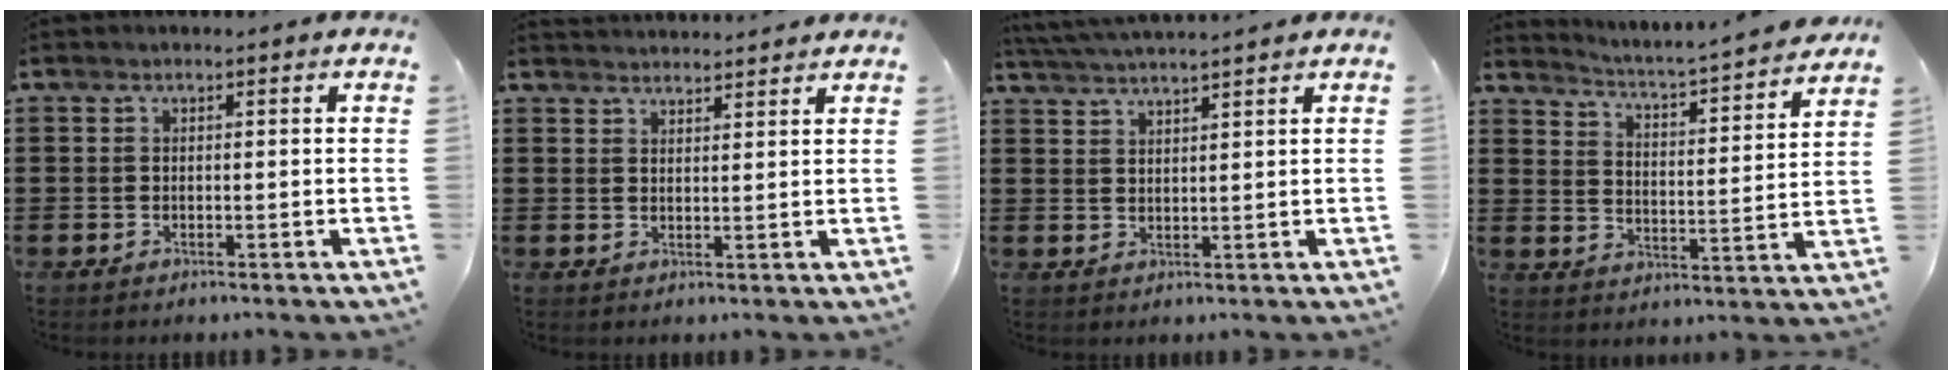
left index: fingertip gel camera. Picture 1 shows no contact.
{"total": 2.3, "force": [2.2, -0.1, -0.4], "torque": [0.002, -0.004, 0.044]}
{"total": 3.2, "force": [3.1, -0.7, 0.5], "torque": [-0.020, -0.010, 0.056]}
{"total": 3.6, "force": [3.5, -0.6, 0.8], "torque": [-0.036, -0.039, 0.050]}